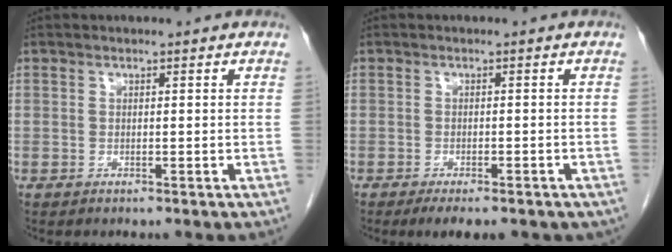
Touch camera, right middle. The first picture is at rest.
{"total": 7.5, "force": [-5.5, 2.7, 4.2], "torque": [-0.047, -0.005, -0.069]}